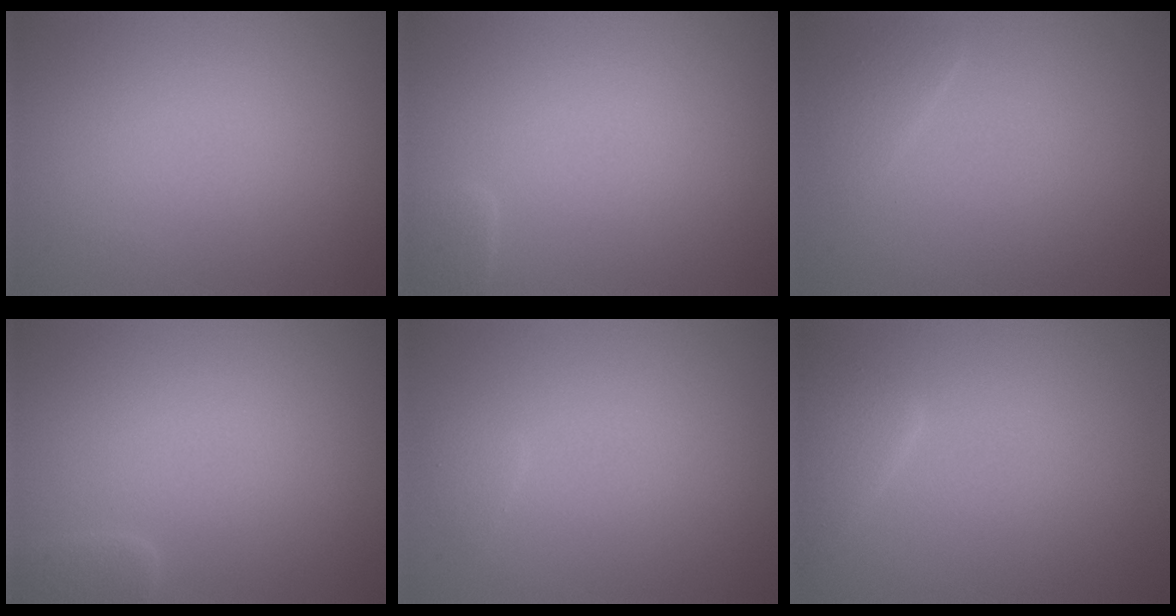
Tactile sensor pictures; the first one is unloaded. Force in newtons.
{"total": 0.9, "press": 0.8, "slide": 0.1}
{"total": 1.1, "press": 1.1, "slide": 0.1}
{"total": 1.2, "press": 1.2, "slide": 0.1}
{"total": 0.7, "press": 0.7, "slide": 0.1}
{"total": 2.3, "press": 2.3, "slide": 0.1}